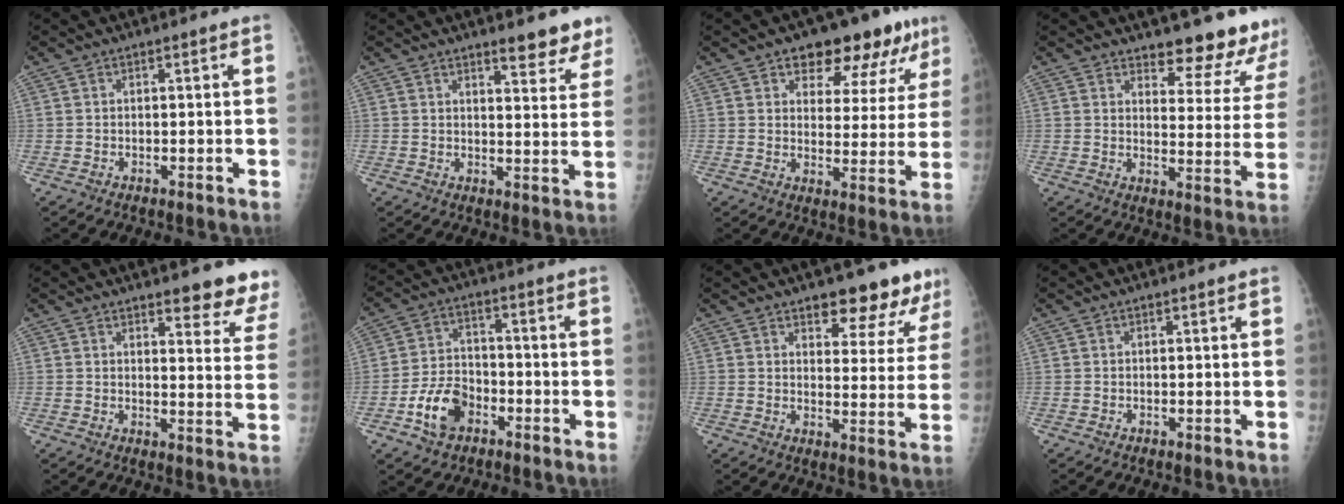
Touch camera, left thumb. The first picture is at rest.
{"total": 7.2, "force": [5.9, 2.2, 3.5], "torque": [-0.013, -0.036, 0.067]}
{"total": 13.8, "force": [8.8, 7.2, 7.7], "torque": [-0.039, -0.032, 0.118]}
{"total": 13.3, "force": [12.4, 3.6, 3.0], "torque": [0.008, -0.111, 0.140]}
{"total": 10.2, "force": [8.8, 2.6, 4.5], "torque": [-0.014, -0.053, 0.085]}
{"total": 9.2, "force": [-4.3, 6.3, 5.2], "torque": [-0.080, 0.027, -0.078]}
{"total": 11.4, "force": [8.8, 4.5, 5.7], "torque": [-0.025, -0.051, 0.106]}
{"total": 0.0}